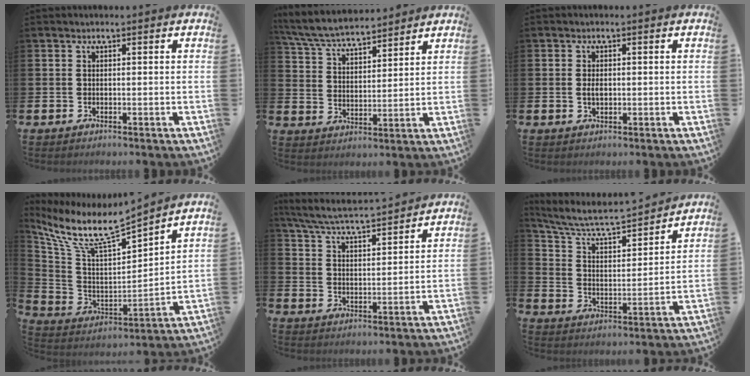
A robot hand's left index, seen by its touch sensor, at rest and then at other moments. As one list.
[{"total": 6.4, "force": [6.2, 1.0, 1.4], "torque": [-0.056, -0.031, 0.110]}, {"total": 1.6, "force": [0.0, 0.9, 1.2], "torque": [-0.016, 0.002, -0.004]}, {"total": 8.9, "force": [7.5, 1.1, 4.7], "torque": [-0.131, -0.060, 0.121]}, {"total": 5.7, "force": [5.5, 0.2, 1.7], "torque": [-0.059, -0.038, 0.094]}, {"total": 7.1, "force": [6.4, 1.5, 2.7], "torque": [-0.089, -0.045, 0.106]}]